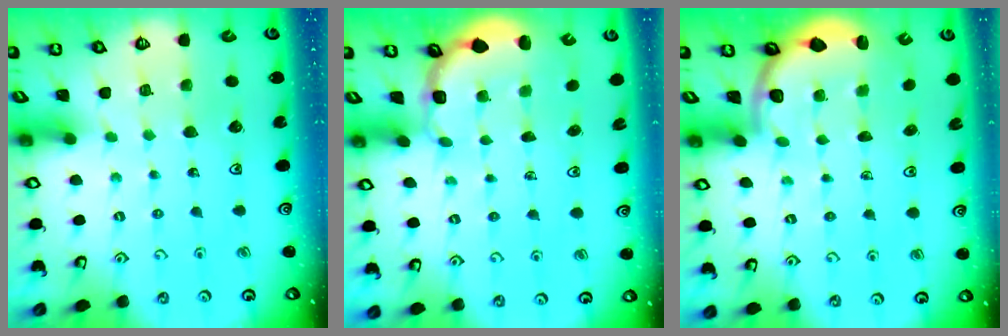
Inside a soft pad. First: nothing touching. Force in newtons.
{"total": 3.0, "press": 2.6, "slide": 1.5}
{"total": 2.6, "press": 2.5, "slide": 0.6}